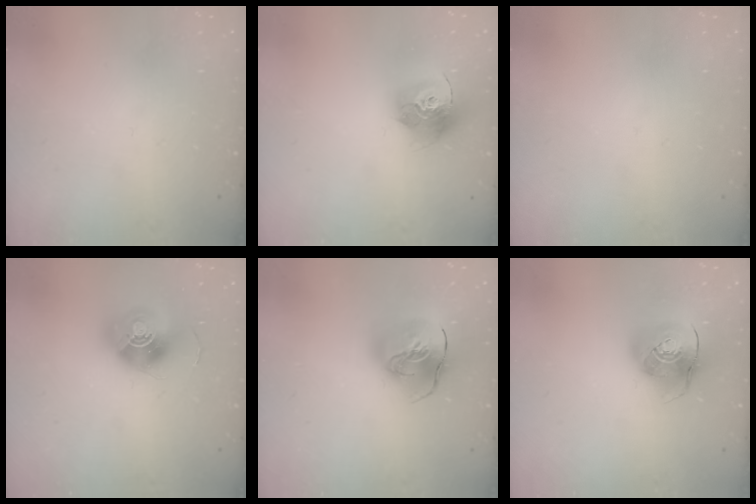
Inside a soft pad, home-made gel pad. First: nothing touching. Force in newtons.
{"total": 15.6, "press": 15.5, "slide": 1.5}
{"total": 0.0}
{"total": 16.2, "press": 16.2, "slide": 0.5}
{"total": 18.1, "press": 17.9, "slide": 2.6}
{"total": 10.9, "press": 10.7, "slide": 1.8}